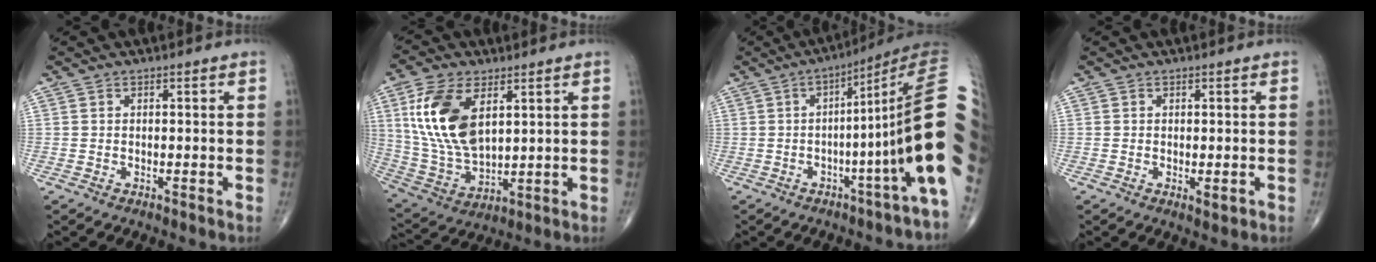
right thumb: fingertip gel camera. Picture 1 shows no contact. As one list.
[{"total": 16.1, "force": [5.2, 8.6, 12.6], "torque": [-0.249, -0.019, 0.111]}, {"total": 17.2, "force": [-0.1, -0.3, 17.2], "torque": [-0.207, 0.028, -0.010]}, {"total": 1.4, "force": [-0.3, 0.6, 1.2], "torque": [-0.015, -0.004, -0.002]}]